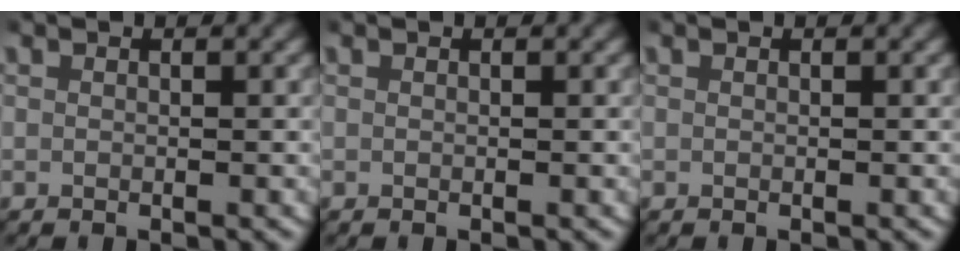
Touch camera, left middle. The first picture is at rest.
{"total": 0.0}
{"total": 0.0}